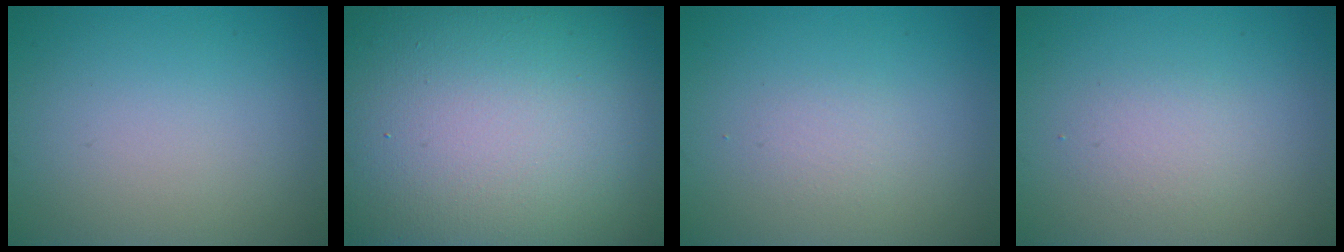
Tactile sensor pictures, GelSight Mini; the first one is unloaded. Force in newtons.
{"total": 27.3, "press": 27.3, "slide": 1.3}
{"total": 1.1, "press": 1.1, "slide": 0.1}
{"total": 1.5, "press": 1.5, "slide": 0.2}